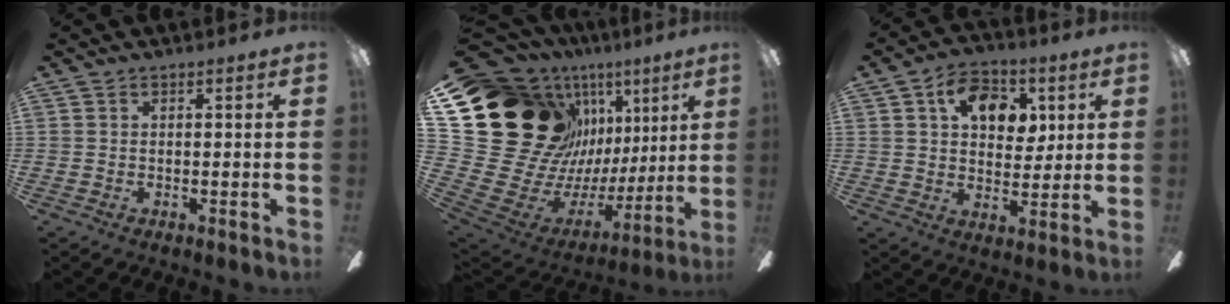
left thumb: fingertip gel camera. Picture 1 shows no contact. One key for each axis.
{"total": 27.4, "fx": 11.3, "fy": 20.4, "fz": 14.4, "tx": -0.251, "ty": -0.116, "tz": 0.278}
{"total": 11.5, "fx": 4.7, "fy": 7.8, "fz": 7.1, "tx": -0.097, "ty": 0.002, "tz": 0.081}